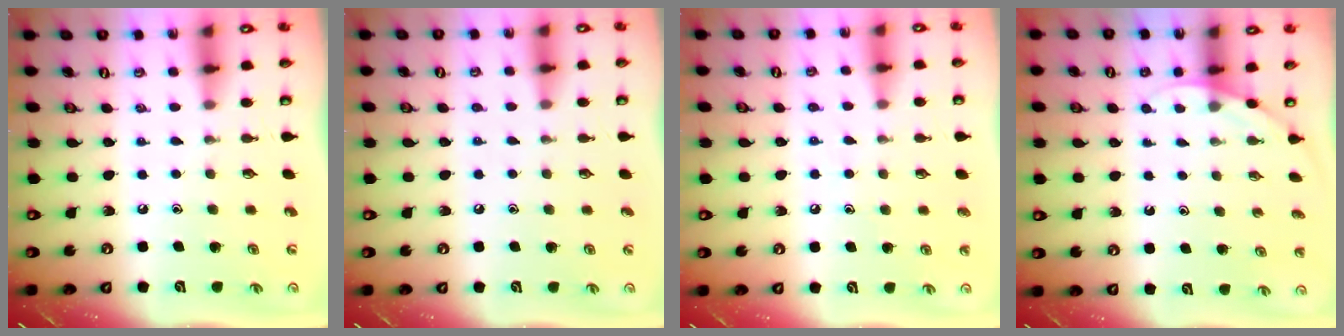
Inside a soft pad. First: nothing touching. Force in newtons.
{"total": 2.7, "press": 2.7, "slide": 0.2}
{"total": 5.8, "press": 5.8, "slide": 0.6}
{"total": 2.6, "press": 2.6, "slide": 0.1}